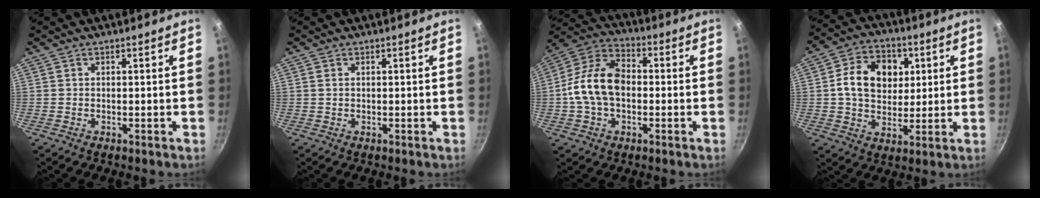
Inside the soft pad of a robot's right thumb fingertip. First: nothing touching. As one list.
[{"total": 0.6, "force": [0.2, 0.4, 0.3], "torque": [-0.005, 0.001, 0.004]}, {"total": 13.4, "force": [-0.8, 8.9, 10.0], "torque": [-0.161, 0.038, -0.033]}, {"total": 13.1, "force": [2.8, 10.1, 7.9], "torque": [-0.104, 0.005, 0.037]}]